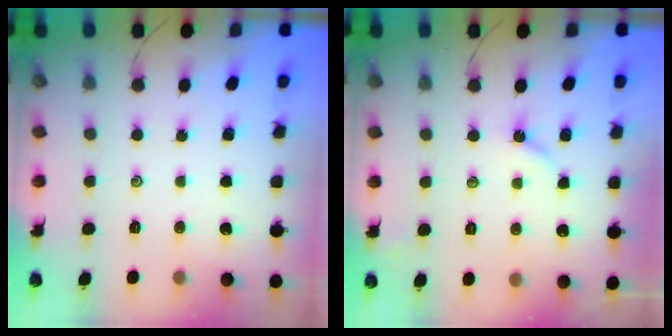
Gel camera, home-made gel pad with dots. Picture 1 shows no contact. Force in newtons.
{"total": 2.8, "press": 2.8, "slide": 0.3}